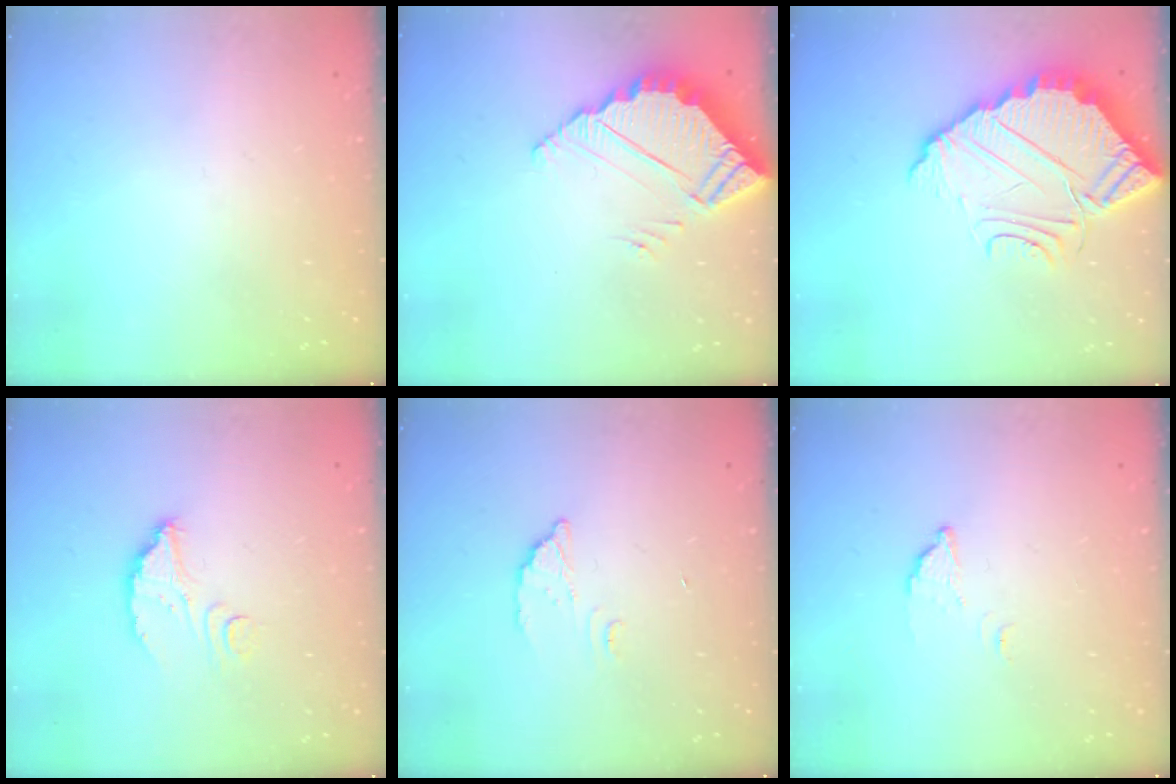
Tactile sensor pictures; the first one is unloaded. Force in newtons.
{"total": 4.3, "press": 4.3, "slide": 0.3}
{"total": 10.2, "press": 10.1, "slide": 0.8}
{"total": 6.0, "press": 6.0, "slide": 0.3}
{"total": 2.8, "press": 2.8, "slide": 0.2}
{"total": 2.2, "press": 2.2, "slide": 0.1}